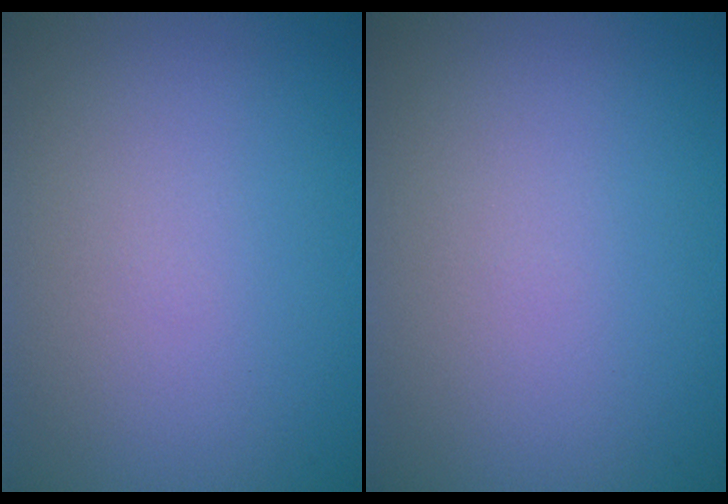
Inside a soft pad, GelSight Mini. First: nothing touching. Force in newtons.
{"total": 0.0}